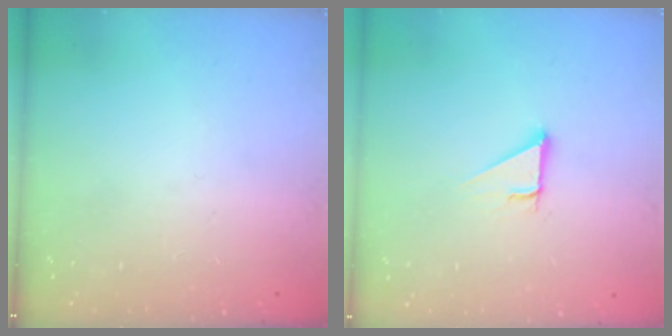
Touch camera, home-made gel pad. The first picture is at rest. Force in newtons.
{"total": 2.8, "press": 2.8, "slide": 0.0}